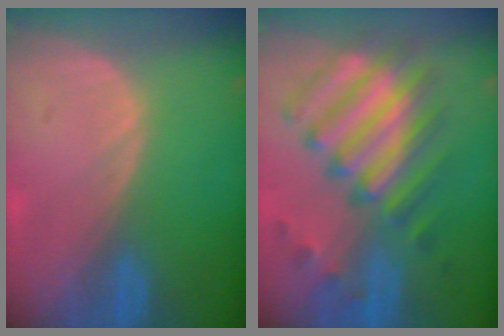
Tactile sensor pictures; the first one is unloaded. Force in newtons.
{"total": 10.6, "press": 10.2, "slide": 3.1}